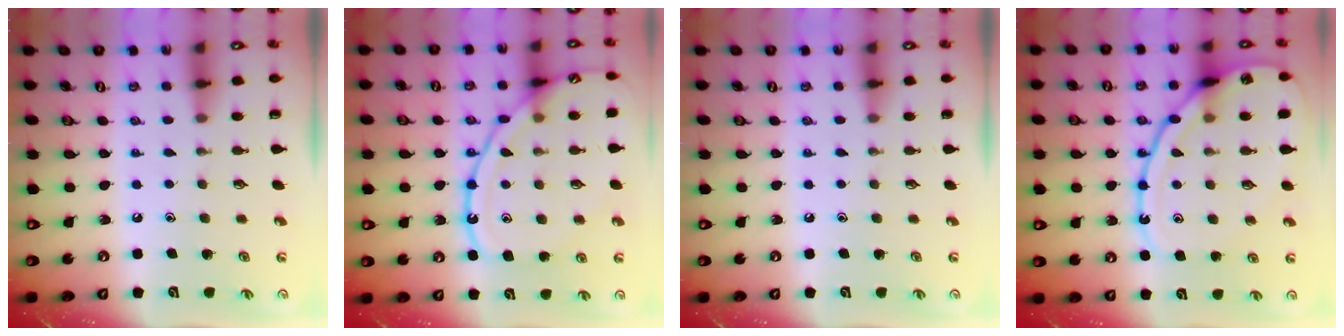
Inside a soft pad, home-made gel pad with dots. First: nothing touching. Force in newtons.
{"total": 14.7, "press": 14.7, "slide": 0.7}
{"total": 0.0}
{"total": 16.4, "press": 16.3, "slide": 1.6}